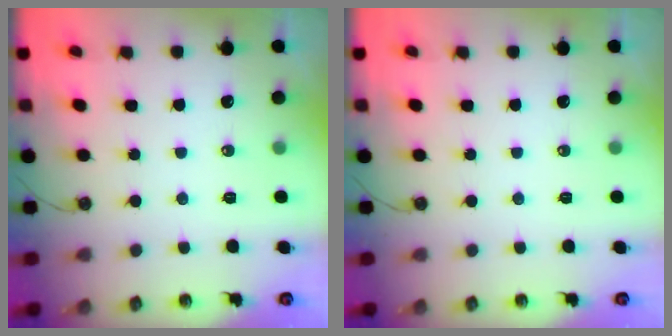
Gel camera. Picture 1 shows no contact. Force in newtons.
{"total": 0.0}